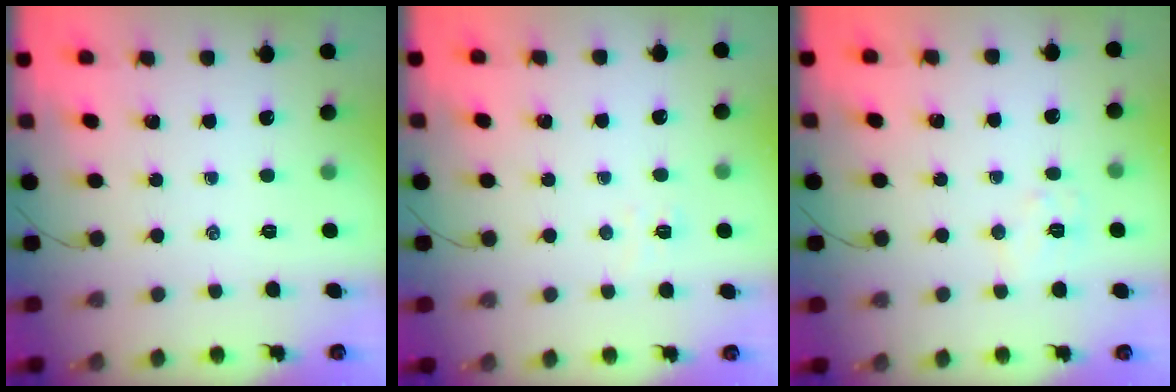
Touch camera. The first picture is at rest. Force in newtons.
{"total": 4.1, "press": 3.9, "slide": 1.0}
{"total": 5.6, "press": 5.6, "slide": 0.6}